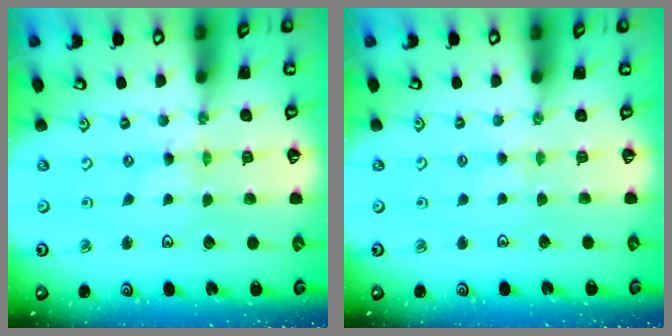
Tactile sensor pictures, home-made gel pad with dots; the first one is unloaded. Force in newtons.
{"total": 2.1, "press": 2.0, "slide": 0.4}